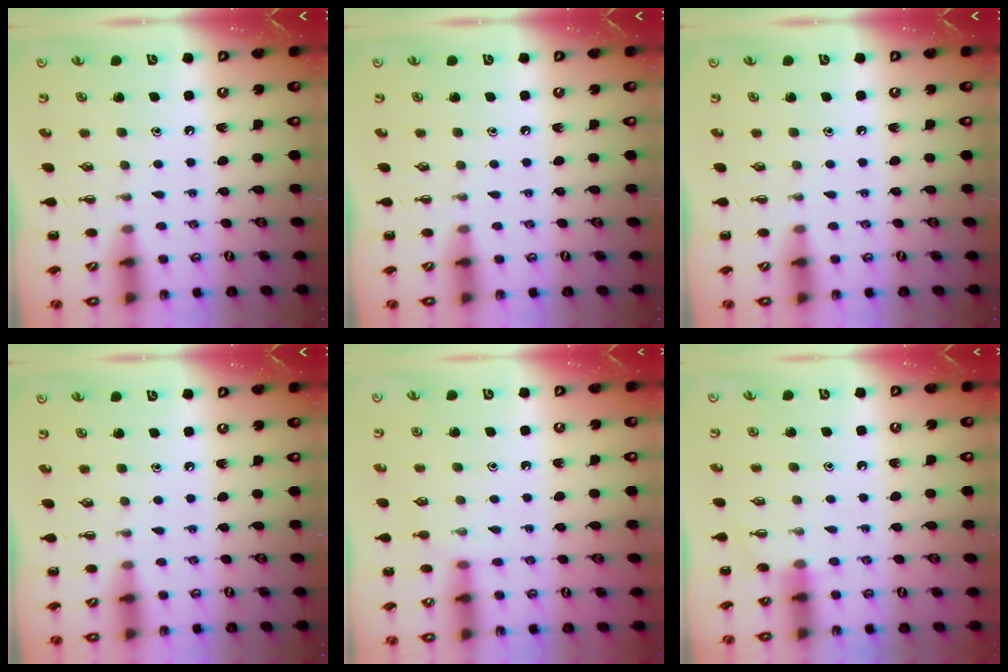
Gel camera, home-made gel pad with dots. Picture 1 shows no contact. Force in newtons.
{"total": 0.0}
{"total": 0.0}
{"total": 0.0}
{"total": 4.9, "press": 4.8, "slide": 1.2}
{"total": 3.0, "press": 2.9, "slide": 0.9}